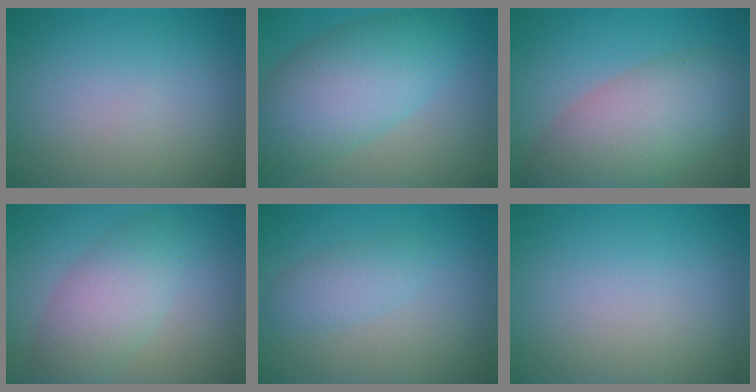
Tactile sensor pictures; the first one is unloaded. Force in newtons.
{"total": 8.1, "press": 8.1, "slide": 0.3}
{"total": 7.8, "press": 7.7, "slide": 0.5}
{"total": 4.6, "press": 4.6, "slide": 0.3}
{"total": 2.0, "press": 2.0, "slide": 0.1}
{"total": 0.0}